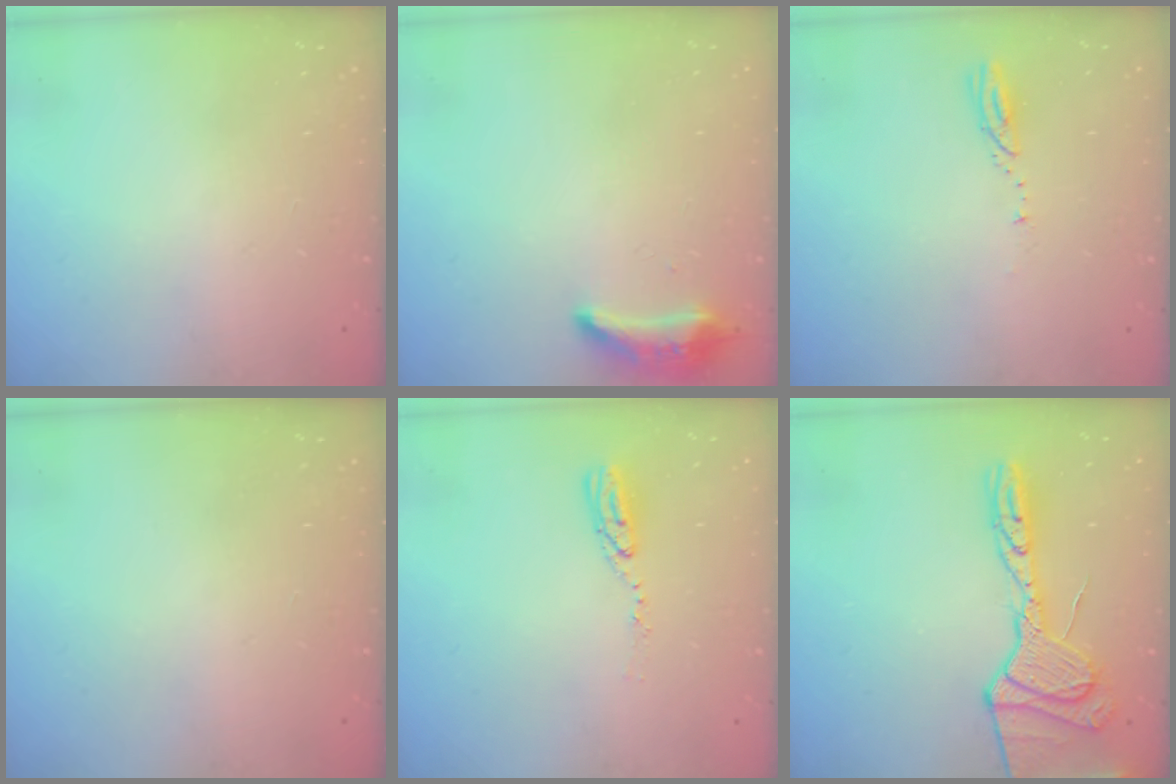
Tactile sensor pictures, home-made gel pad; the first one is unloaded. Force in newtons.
{"total": 10.1, "press": 9.0, "slide": 4.6}
{"total": 3.1, "press": 3.1, "slide": 0.2}
{"total": 0.0}
{"total": 5.1, "press": 5.1, "slide": 0.3}
{"total": 18.9, "press": 18.8, "slide": 1.9}